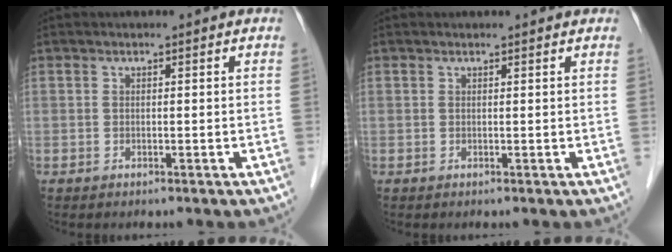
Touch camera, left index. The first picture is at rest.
{"total": 1.2, "force": [1.2, 0.2, 0.1], "torque": [-0.013, 0.007, 0.014]}